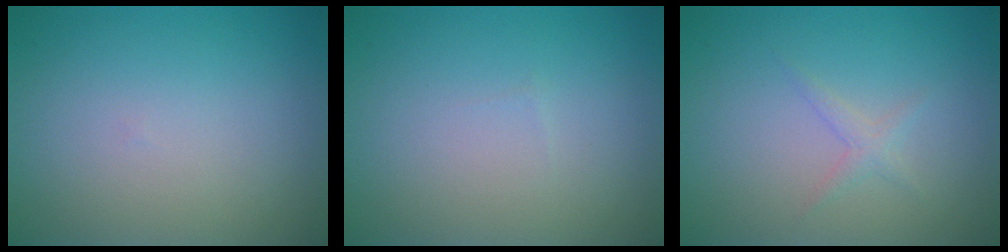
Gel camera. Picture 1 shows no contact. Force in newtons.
{"total": 0.0}
{"total": 1.1, "press": 1.1, "slide": 0.1}